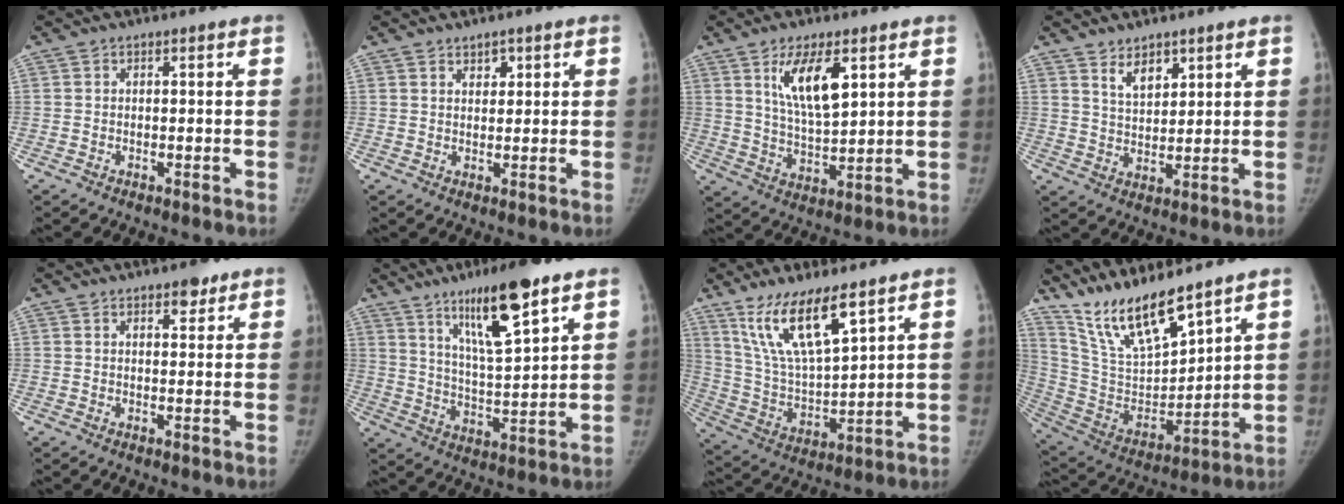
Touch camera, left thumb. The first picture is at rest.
{"total": 2.3, "force": [1.4, 1.4, 1.1], "torque": [-0.003, -0.009, 0.024]}
{"total": 10.8, "force": [4.9, 4.0, 8.7], "torque": [-0.140, -0.030, 0.098]}
{"total": 5.3, "force": [3.5, 2.7, 3.0], "torque": [-0.031, -0.030, 0.068]}
{"total": 3.4, "force": [2.3, 1.6, 2.0], "torque": [-0.011, -0.012, 0.033]}
{"total": 15.4, "force": [9.1, 2.9, 12.0], "torque": [-0.191, -0.050, 0.162]}
{"total": 15.4, "force": [9.8, 4.2, 11.1], "torque": [-0.196, -0.048, 0.203]}
{"total": 16.9, "force": [13.7, 3.8, 9.0], "torque": [-0.142, -0.073, 0.274]}